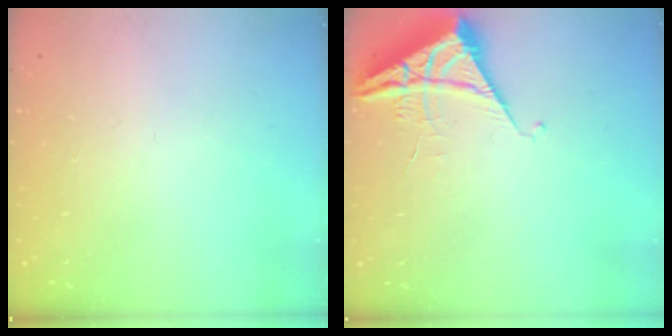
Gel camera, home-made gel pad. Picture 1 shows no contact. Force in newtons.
{"total": 6.1, "press": 6.1, "slide": 0.3}